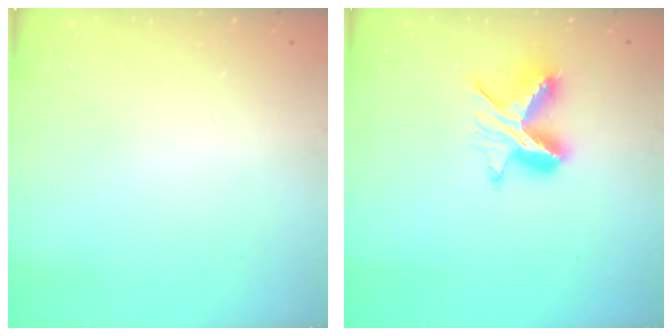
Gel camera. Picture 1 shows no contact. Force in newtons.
{"total": 11.3, "press": 11.3, "slide": 0.5}